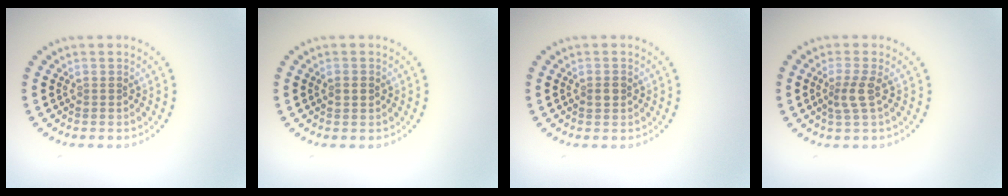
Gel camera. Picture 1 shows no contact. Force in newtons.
{"total": 1.5, "press": 1.5, "slide": 0.1}
{"total": 1.2, "press": 1.1, "slide": 0.2}
{"total": 2.1, "press": 1.6, "slide": 1.3}